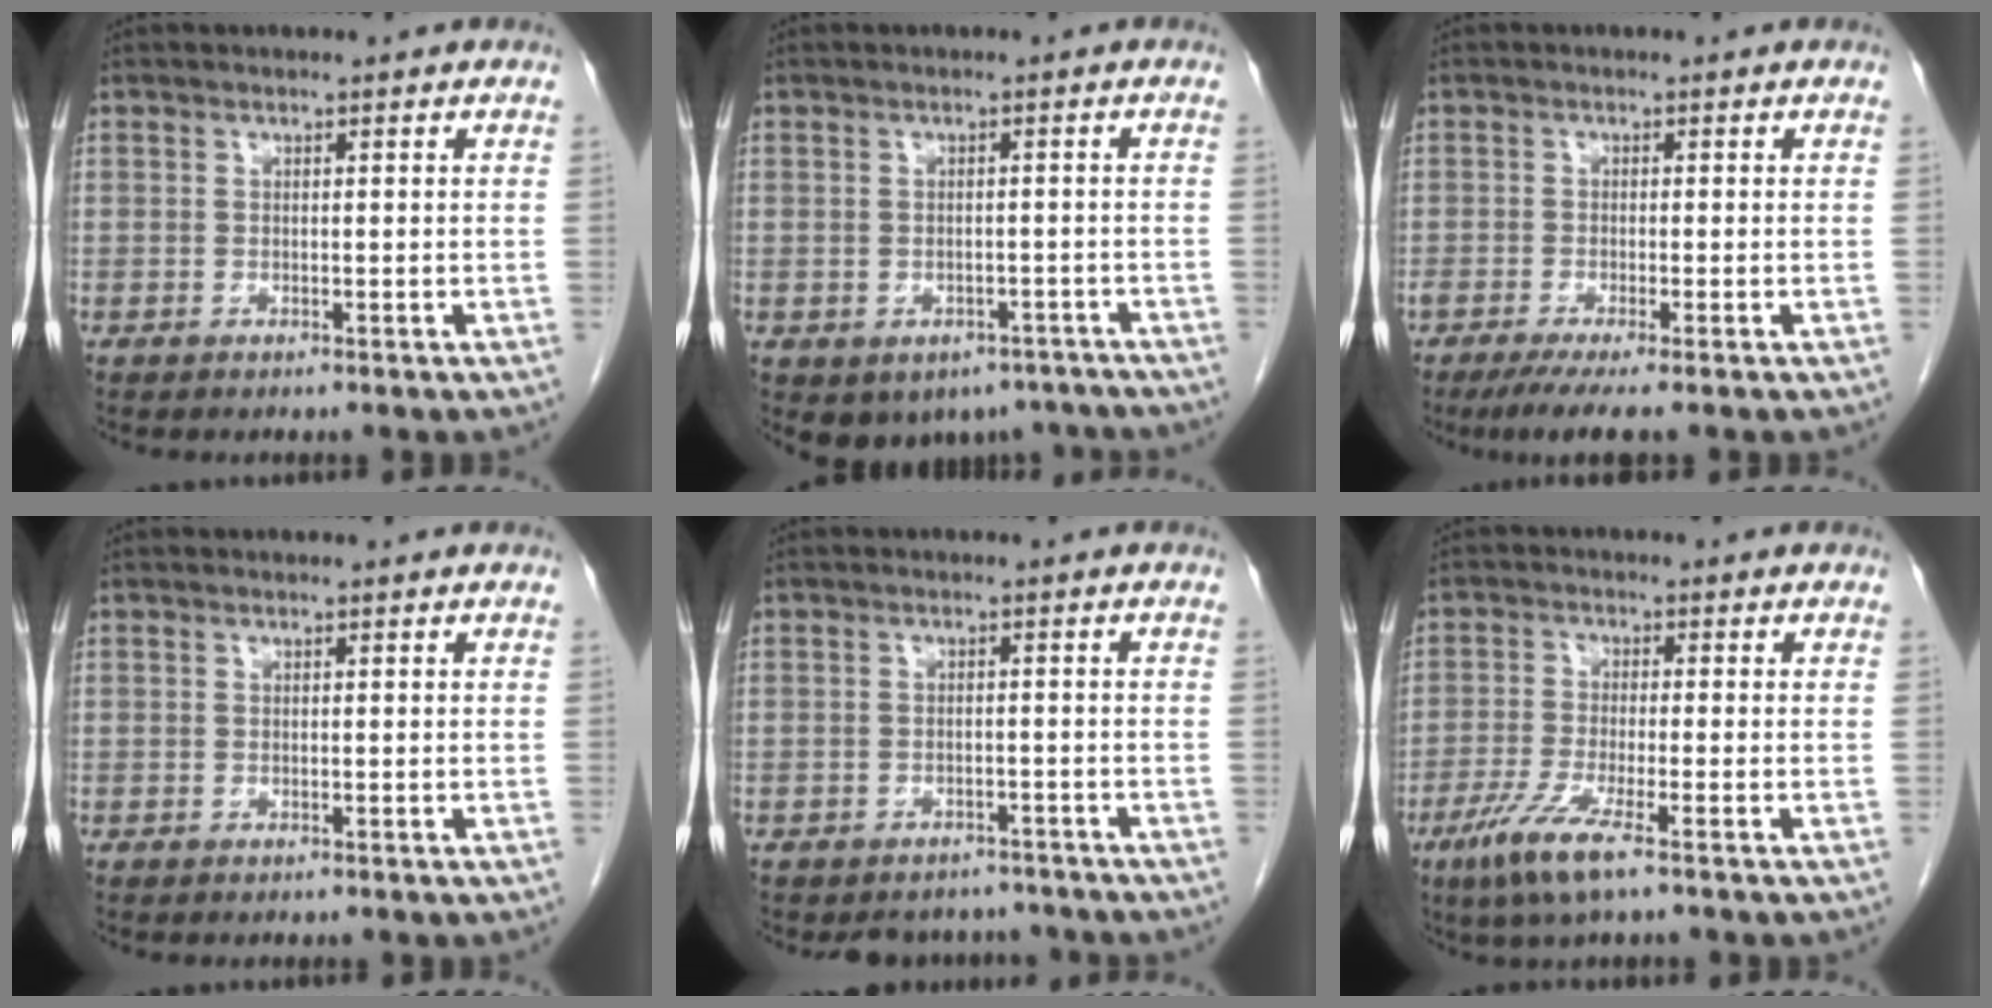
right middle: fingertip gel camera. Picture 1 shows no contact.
{"total": 7.4, "force": [-5.0, 5.1, 1.9], "torque": [-0.017, 0.015, -0.058]}
{"total": 5.0, "force": [-3.7, 0.0, 3.4], "torque": [-0.049, -0.012, -0.062]}
{"total": 0.0}
{"total": 6.1, "force": [-5.5, 2.5, 0.1], "torque": [0.006, 0.011, -0.065]}
{"total": 6.8, "force": [-4.1, 0.3, 5.4], "torque": [-0.114, -0.019, -0.080]}